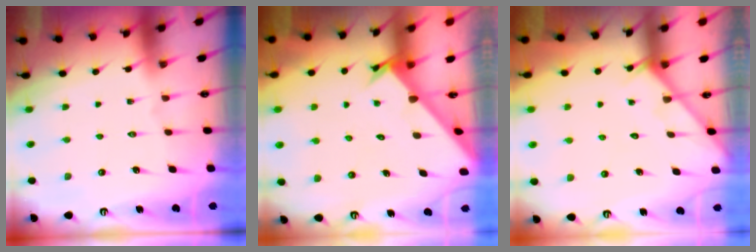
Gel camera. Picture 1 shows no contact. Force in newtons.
{"total": 2.4, "press": 2.4, "slide": 0.2}
{"total": 4.8, "press": 4.8, "slide": 0.1}